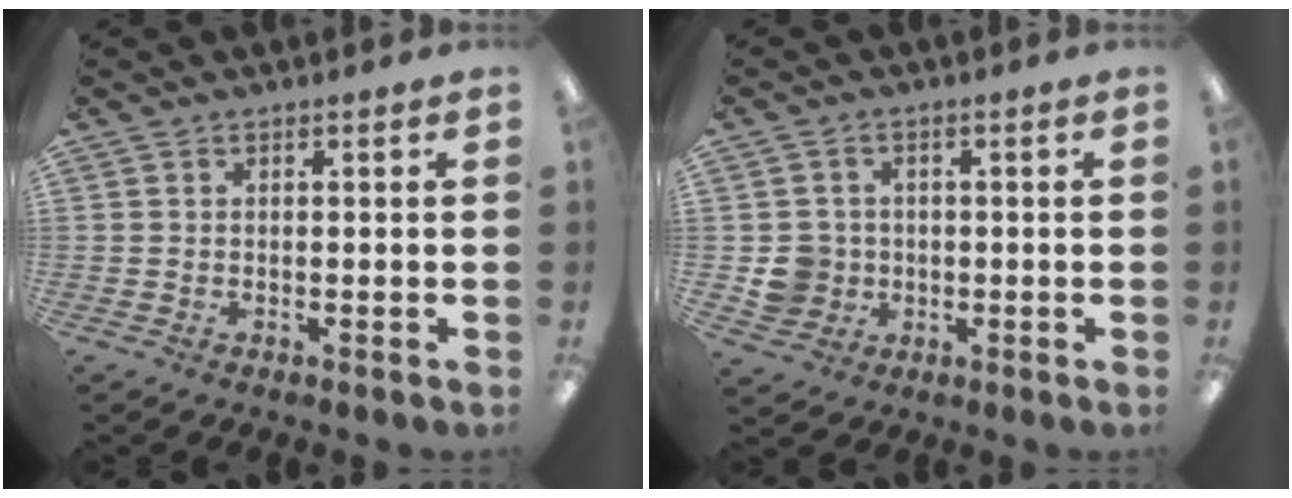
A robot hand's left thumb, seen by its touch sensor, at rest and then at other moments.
{"total": 6.1, "force": [-0.6, 5.9, 1.4], "torque": [-0.026, 0.012, -0.006]}